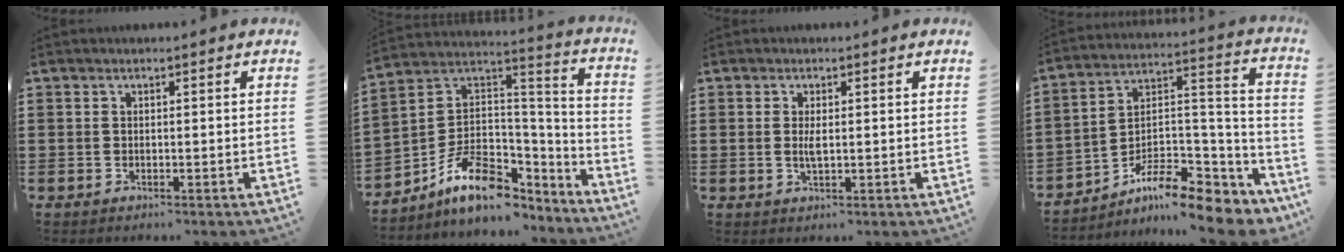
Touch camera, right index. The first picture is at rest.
{"total": 12.0, "force": [-6.6, 6.9, 7.2], "torque": [-0.145, 0.020, -0.116]}
{"total": 2.5, "force": [0.2, 0.8, 2.3], "torque": [-0.045, 0.001, 0.002]}
{"total": 9.9, "force": [-7.7, 3.8, 5.0], "torque": [-0.081, 0.014, -0.142]}